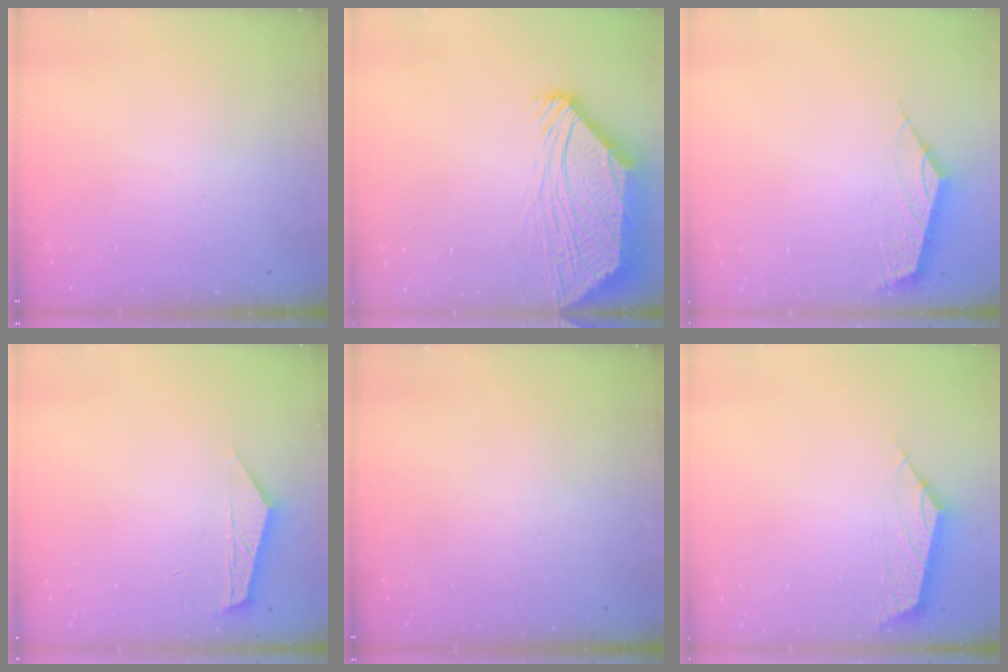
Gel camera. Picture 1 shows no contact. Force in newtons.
{"total": 10.3, "press": 10.2, "slide": 1.4}
{"total": 2.6, "press": 2.5, "slide": 0.6}
{"total": 3.5, "press": 3.4, "slide": 0.4}
{"total": 0.0}
{"total": 2.9, "press": 2.9, "slide": 0.7}